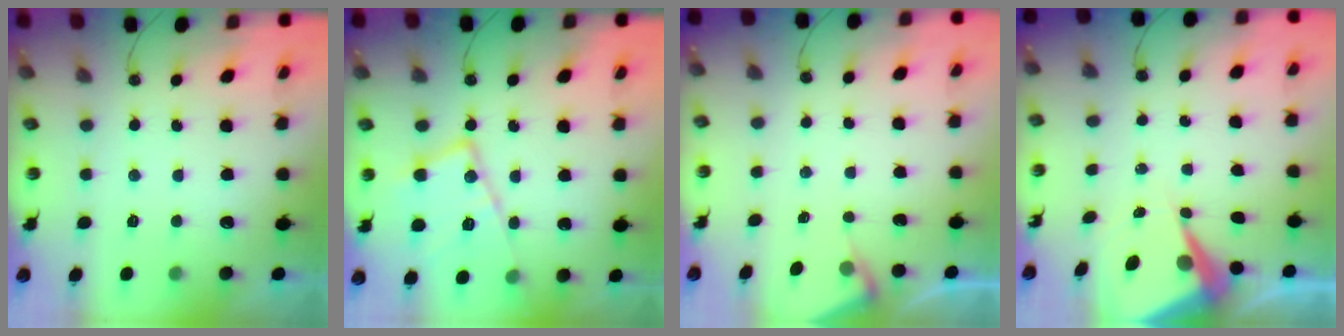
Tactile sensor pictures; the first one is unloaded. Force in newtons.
{"total": 16.4, "press": 16.3, "slide": 1.6}
{"total": 3.3, "press": 3.3, "slide": 0.5}
{"total": 9.3, "press": 9.3, "slide": 0.8}